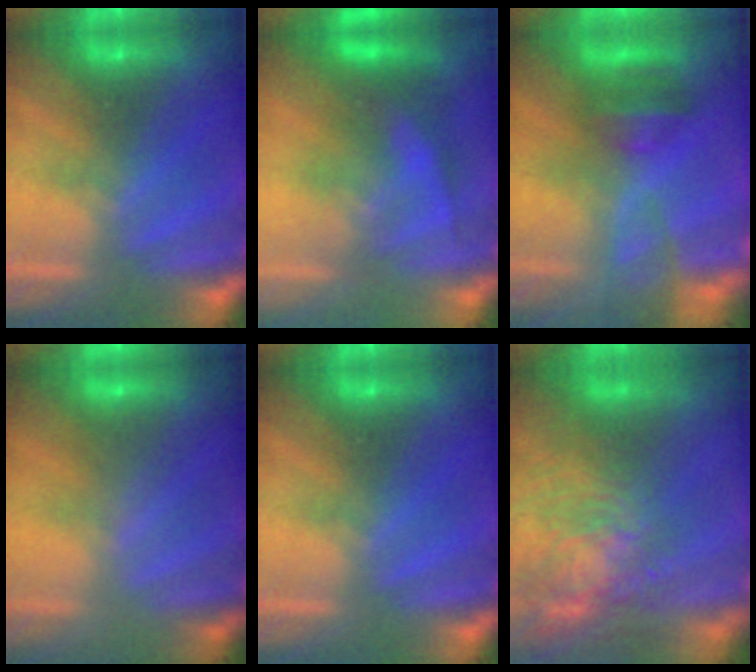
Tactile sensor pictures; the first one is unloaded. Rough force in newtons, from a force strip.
{"total": 2.7}
{"total": 9.1}
{"total": 2.2}
{"total": 0.0}
{"total": 11.2}